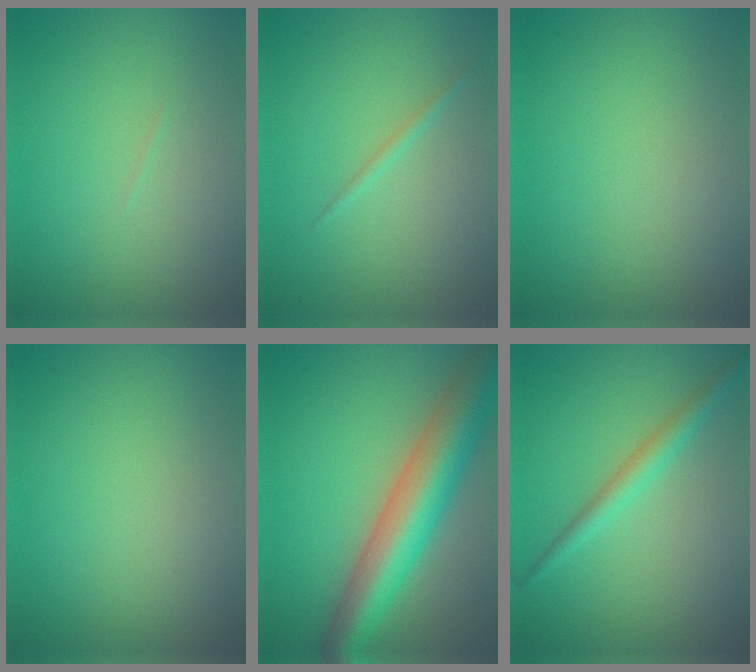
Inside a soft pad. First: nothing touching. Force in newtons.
{"total": 0.7, "press": 0.7, "slide": 0.1}
{"total": 0.0}
{"total": 0.0}
{"total": 9.4, "press": 9.4, "slide": 0.1}
{"total": 2.2, "press": 2.2, "slide": 0.1}